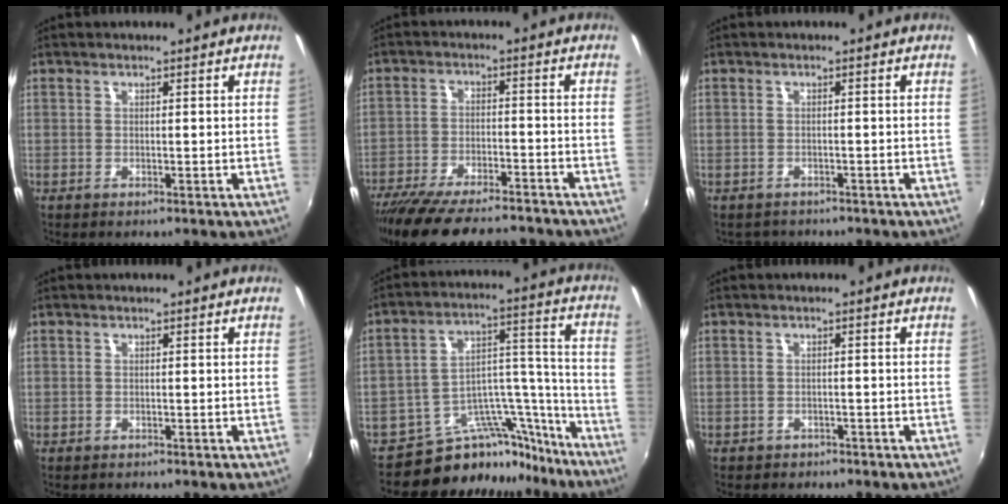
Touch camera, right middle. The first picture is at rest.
{"total": 19.9, "force": [-16.8, 5.0, 9.5], "torque": [-0.190, -0.037, -0.259]}
{"total": 2.8, "force": [-2.4, 1.3, 0.2], "torque": [-0.011, -0.010, -0.037]}
{"total": 0.6, "force": [-0.5, 0.4, -0.1], "torque": [0.000, -0.002, -0.009]}
{"total": 15.4, "force": [-14.0, 6.1, 1.8], "torque": [-0.012, 0.076, -0.218]}
{"total": 2.2, "force": [-1.7, 1.4, 0.3], "torque": [-0.012, -0.003, -0.024]}